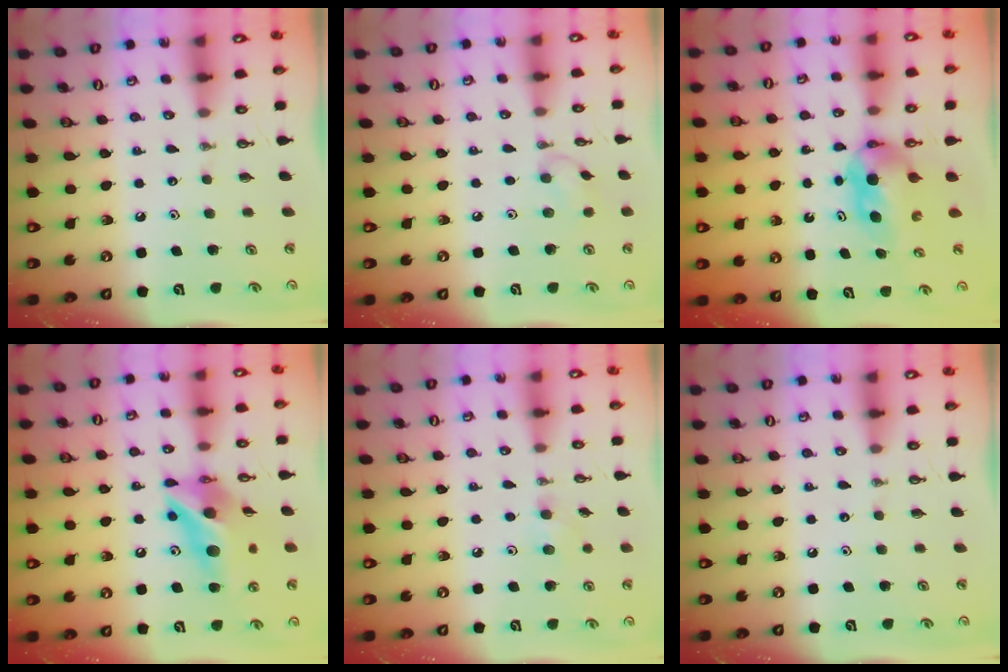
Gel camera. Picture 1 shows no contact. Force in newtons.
{"total": 6.8, "press": 6.8, "slide": 0.7}
{"total": 8.6, "press": 4.4, "slide": 7.4}
{"total": 14.8, "press": 14.7, "slide": 1.3}
{"total": 5.5, "press": 5.3, "slide": 1.3}
{"total": 0.0}